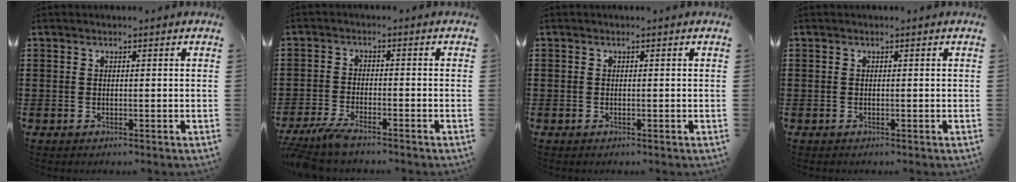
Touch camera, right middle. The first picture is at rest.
{"total": 4.0, "force": [-3.6, 0.2, 1.7], "torque": [-0.050, -0.010, -0.076]}
{"total": 0.0}
{"total": 0.0}